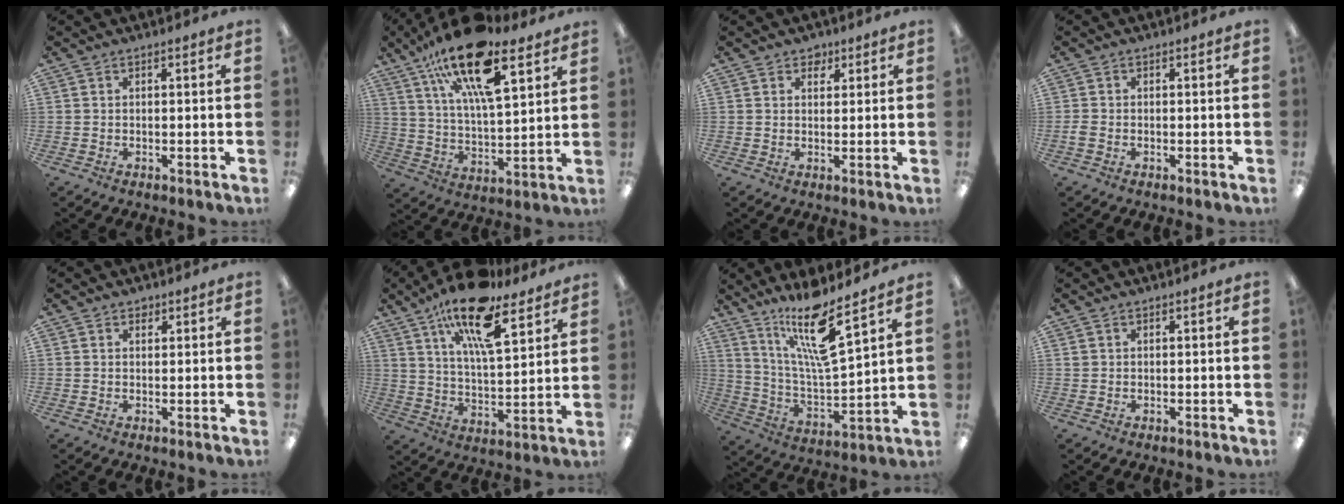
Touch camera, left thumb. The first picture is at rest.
{"total": 21.2, "force": [13.2, 7.6, 14.7], "torque": [-0.244, -0.066, 0.221]}
{"total": 2.6, "force": [1.9, 1.8, 0.5], "torque": [0.003, -0.005, 0.033]}
{"total": 1.1, "force": [-0.4, 0.7, 0.8], "torque": [-0.014, 0.000, -0.006]}
{"total": 1.5, "force": [1.2, 0.9, 0.3], "torque": [0.002, -0.003, 0.021]}
{"total": 18.3, "force": [12.7, 6.1, 11.6], "torque": [-0.197, -0.068, 0.213]}
{"total": 16.3, "force": [11.8, 2.9, 10.8], "torque": [-0.208, -0.071, 0.197]}
{"total": 0.7, "force": [0.5, 0.5, 0.1], "torque": [-0.002, 0.001, 0.010]}